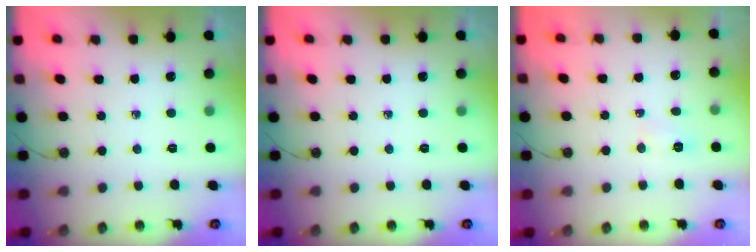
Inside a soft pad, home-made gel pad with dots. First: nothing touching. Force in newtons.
{"total": 0.0}
{"total": 11.5, "press": 5.4, "slide": 10.1}